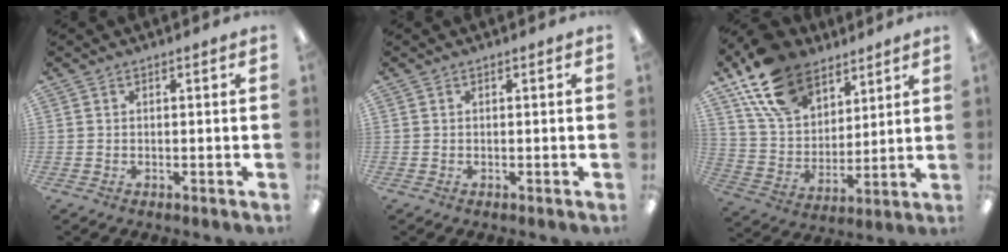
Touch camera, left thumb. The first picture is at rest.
{"total": 0.0}
{"total": 17.4, "force": [11.6, 10.6, 7.5], "torque": [-0.157, -0.049, 0.222]}